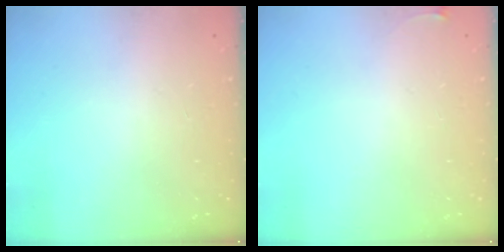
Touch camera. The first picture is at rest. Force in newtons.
{"total": 2.6, "press": 2.6, "slide": 0.6}